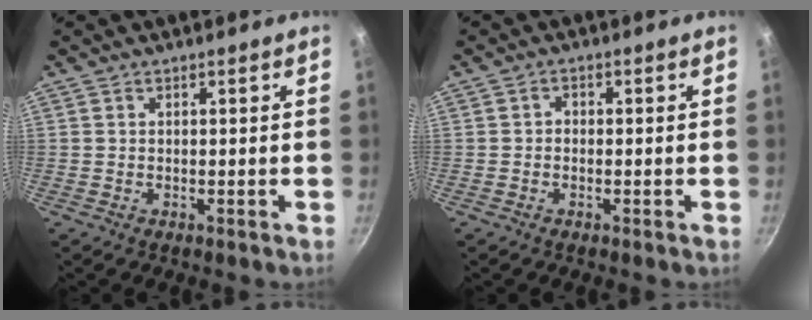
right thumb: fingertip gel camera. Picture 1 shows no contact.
{"total": 1.1, "force": [-0.4, 0.9, 0.5], "torque": [-0.007, 0.007, -0.009]}